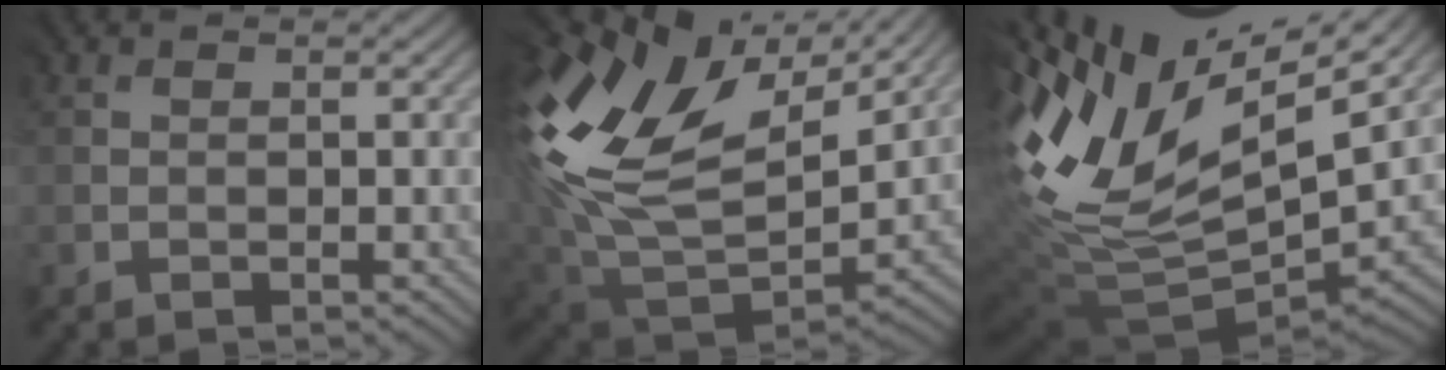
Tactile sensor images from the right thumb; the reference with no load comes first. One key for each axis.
{"total": 17.9, "fx": 7.0, "fy": 11.6, "fz": 11.8, "tx": -0.287, "ty": 0.009, "tz": 0.131}
{"total": 13.6, "fx": 5.8, "fy": 7.1, "fz": 10.0, "tx": -0.245, "ty": -0.001, "tz": 0.129}